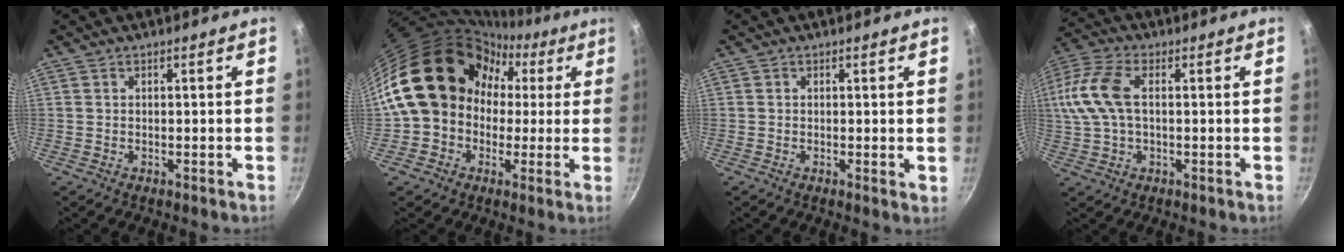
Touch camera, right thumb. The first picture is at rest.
{"total": 19.7, "force": [1.4, 16.6, 10.4], "torque": [-0.146, 0.056, 0.015]}
{"total": 1.0, "force": [0.2, 0.5, 0.8], "torque": [-0.012, -0.003, 0.000]}
{"total": 13.4, "force": [1.7, 7.7, 10.8], "torque": [-0.238, 0.021, 0.021]}